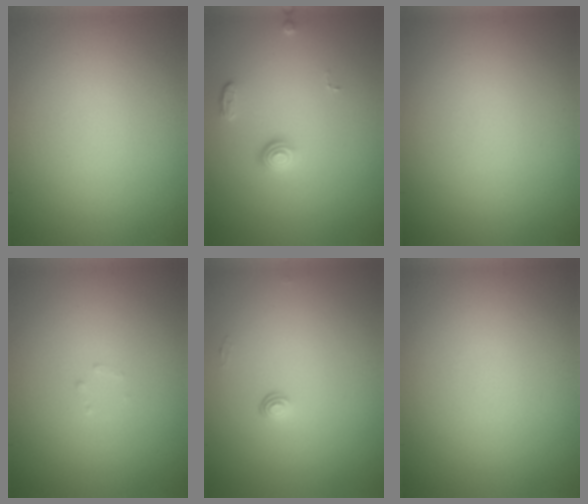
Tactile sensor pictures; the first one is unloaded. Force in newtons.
{"total": 1.3, "press": 1.0, "slide": 0.9}
{"total": 0.0}
{"total": 0.6, "press": 0.6, "slide": 0.1}
{"total": 0.6, "press": 0.4, "slide": 0.5}
{"total": 0.0}